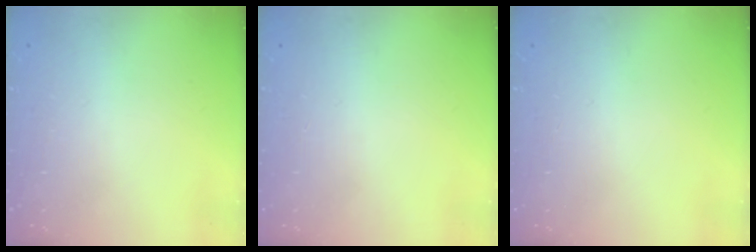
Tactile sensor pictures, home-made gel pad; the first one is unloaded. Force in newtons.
{"total": 0.0}
{"total": 0.0}